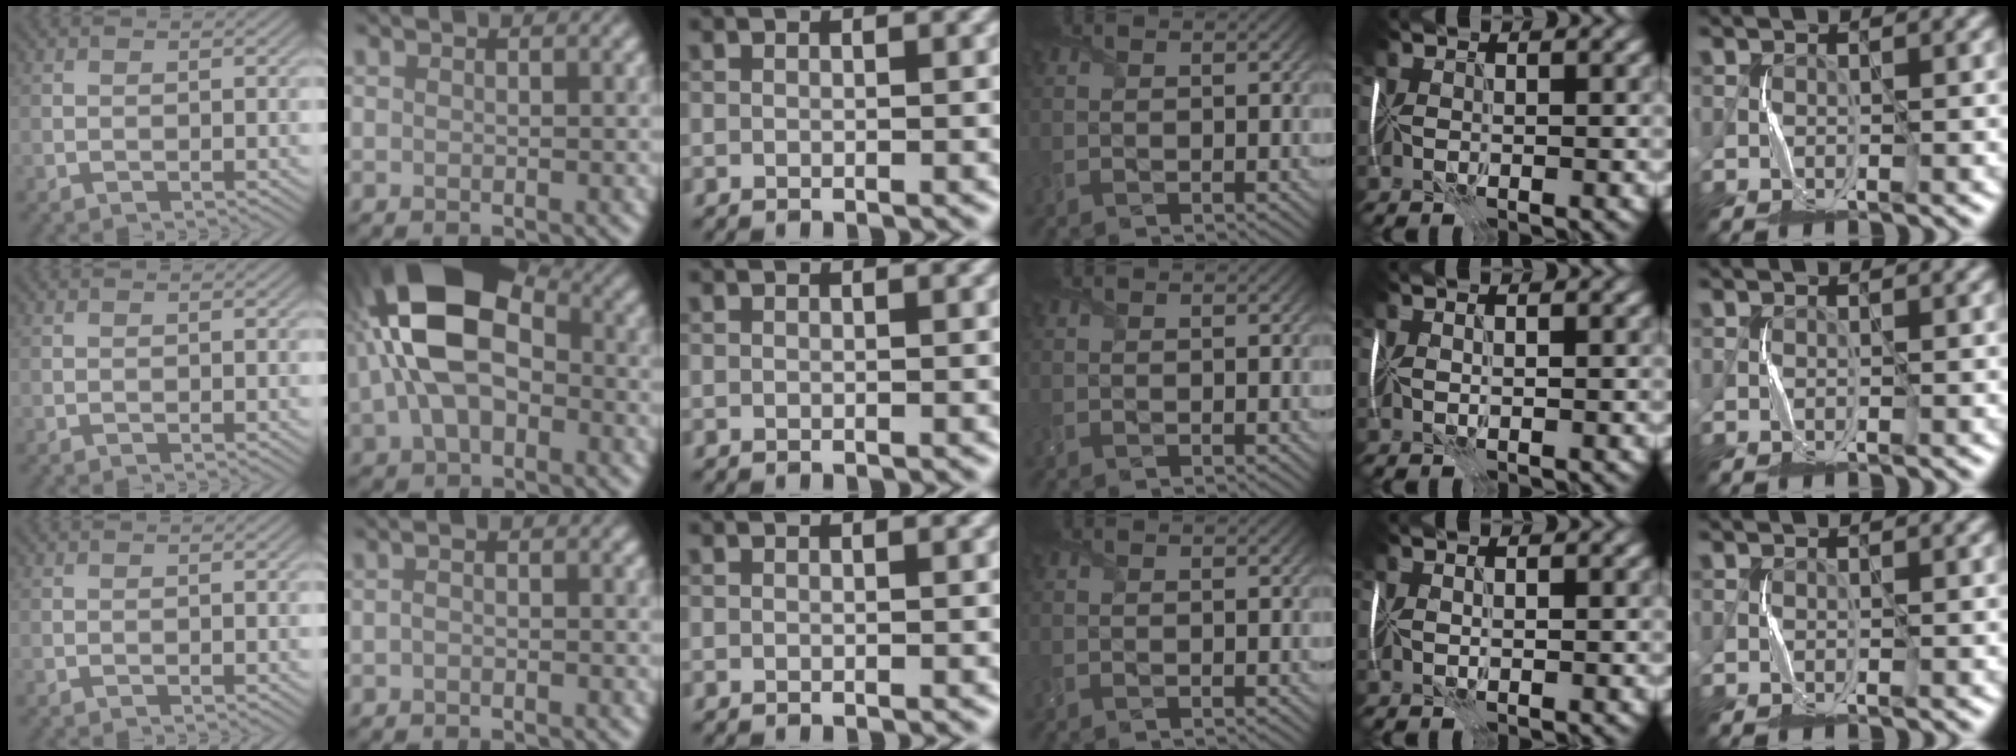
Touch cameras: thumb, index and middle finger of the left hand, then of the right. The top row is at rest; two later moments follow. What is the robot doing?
{"motion": "fold", "object": "plastic wrap"}